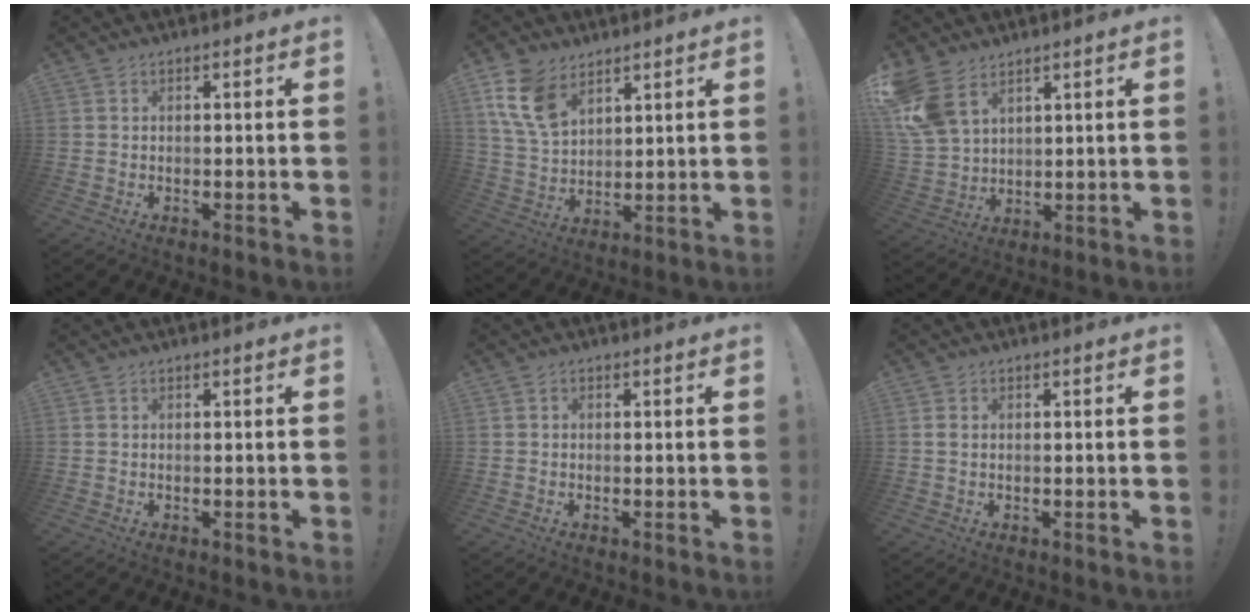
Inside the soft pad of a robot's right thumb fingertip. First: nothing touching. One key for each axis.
{"total": 11.9, "fx": 7.0, "fy": 7.2, "fz": 6.3, "tx": -0.135, "ty": -0.022, "tz": 0.140}
{"total": 10.9, "fx": 6.4, "fy": 6.8, "fz": 5.6, "tx": -0.125, "ty": -0.023, "tz": 0.132}
{"total": 0.0}
{"total": 0.6, "fx": -0.4, "fy": 0.4, "fz": 0.1, "tx": -0.009, "ty": 0.005, "tz": -0.006}
{"total": 0.9, "fx": 0.3, "fy": 0.6, "fz": 0.7, "tx": -0.014, "ty": 0.003, "tz": 0.004}